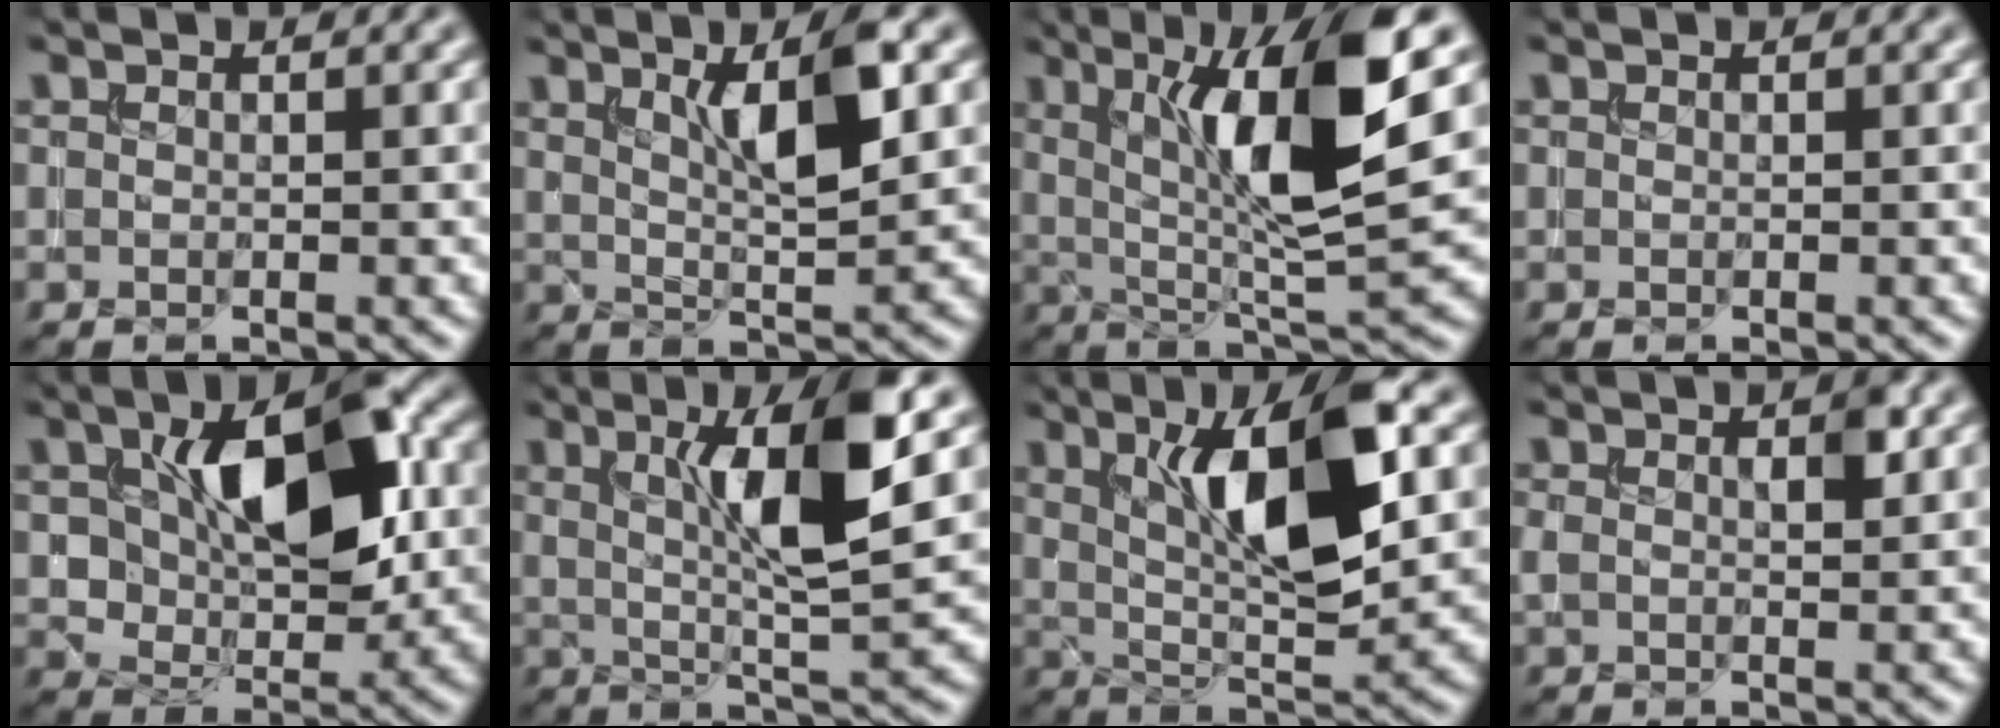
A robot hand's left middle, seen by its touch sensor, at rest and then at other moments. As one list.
[{"total": 5.6, "force": [2.2, 1.1, 5.1], "torque": [-0.086, -0.002, 0.039]}, {"total": 10.2, "force": [2.8, 2.1, 9.6], "torque": [-0.153, -0.008, 0.054]}, {"total": 0.0}, {"total": 9.8, "force": [2.0, 5.6, 7.8], "torque": [-0.131, 0.005, 0.036]}, {"total": 8.2, "force": [2.3, 1.4, 7.8], "torque": [-0.124, 0.002, 0.039]}, {"total": 9.3, "force": [2.7, 2.6, 8.5], "torque": [-0.139, -0.001, 0.048]}, {"total": 2.4, "force": [0.7, 1.0, 2.1], "torque": [-0.037, 0.003, 0.010]}]